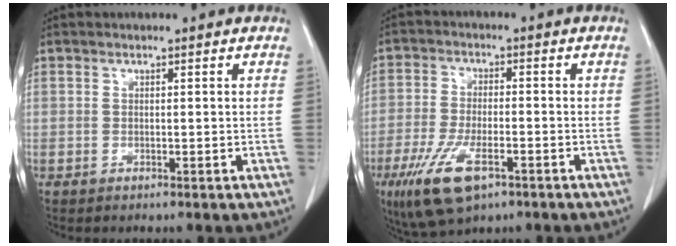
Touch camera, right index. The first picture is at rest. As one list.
[{"total": 9.8, "force": [-5.1, 3.8, 7.5], "torque": [-0.151, -0.015, -0.084]}]